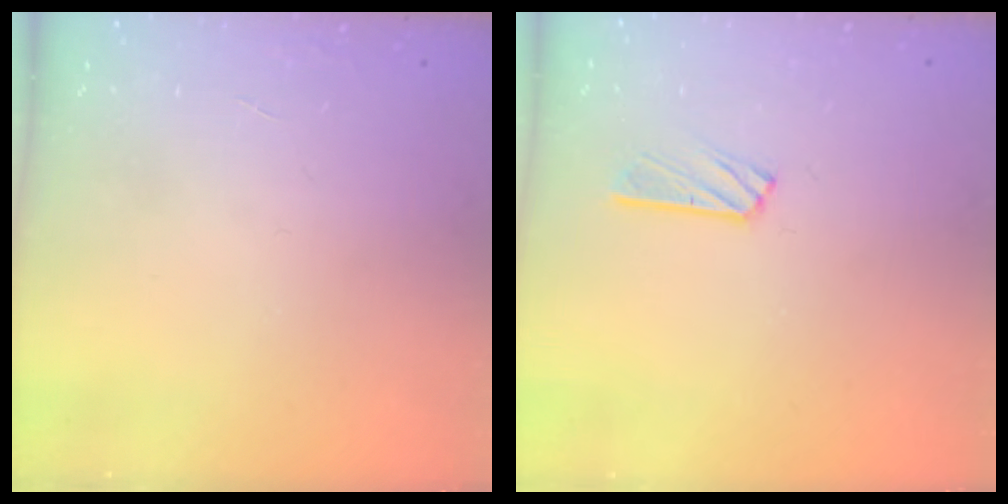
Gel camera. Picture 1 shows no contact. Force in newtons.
{"total": 6.1, "press": 6.1, "slide": 0.3}